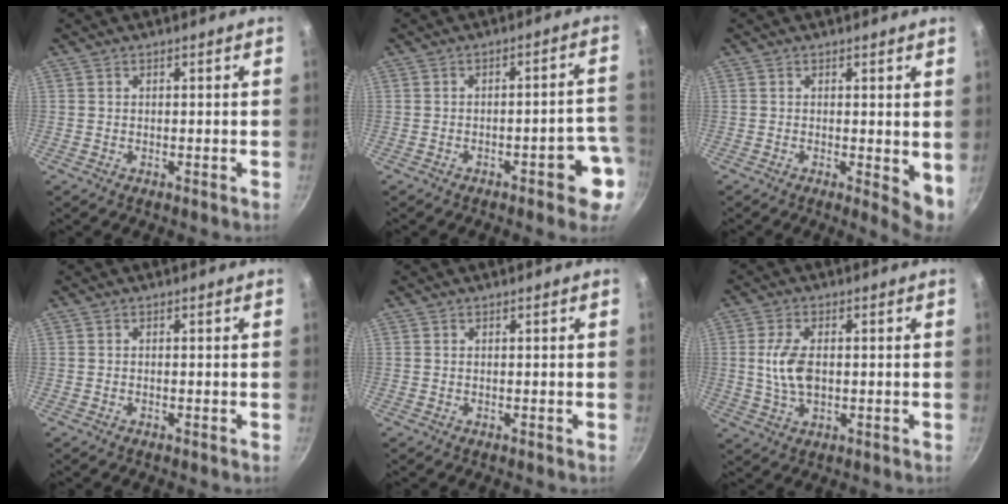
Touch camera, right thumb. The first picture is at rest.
{"total": 7.2, "force": [-2.9, 2.5, 6.1], "torque": [-0.052, 0.039, -0.030]}
{"total": 5.0, "force": [0.3, 2.0, 4.6], "torque": [-0.054, -0.010, 0.006]}
{"total": 0.0}
{"total": 0.0}
{"total": 7.4, "force": [0.3, 4.1, 6.2], "torque": [-0.120, 0.003, 0.004]}